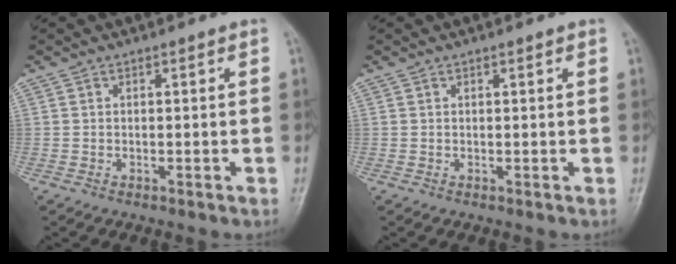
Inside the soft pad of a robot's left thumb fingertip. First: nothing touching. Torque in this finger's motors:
{"motor_torque": [-0.26, -0.18, -0.32, 0.17, 0.03]}